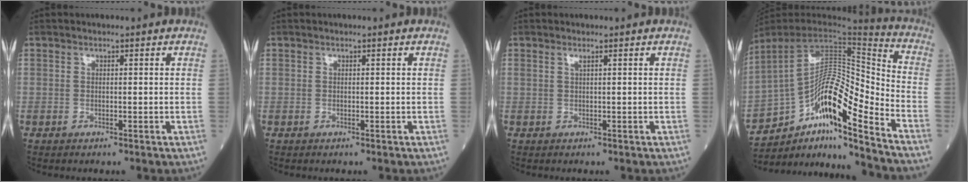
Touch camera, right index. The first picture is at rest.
{"total": 0.0}
{"total": 0.5, "force": [0.4, -0.1, 0.3], "torque": [-0.014, 0.004, 0.014]}
{"total": 17.7, "force": [-11.9, 1.8, 13.0], "torque": [-0.216, 0.031, -0.204]}